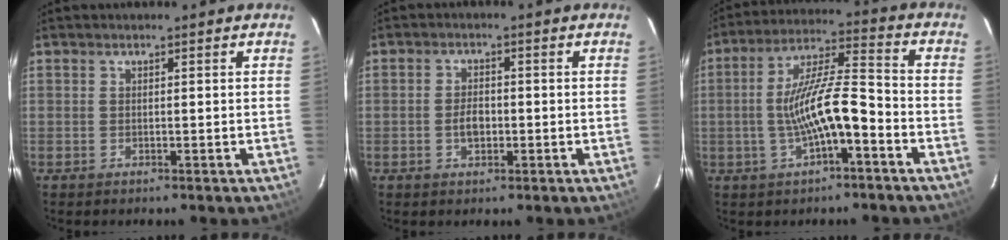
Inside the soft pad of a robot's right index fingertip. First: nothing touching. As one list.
[{"total": 3.2, "force": [-0.8, 2.0, 2.4], "torque": [-0.045, 0.002, -0.012]}, {"total": 11.5, "force": [-3.7, 2.2, 10.6], "torque": [-0.204, 0.012, -0.061]}]